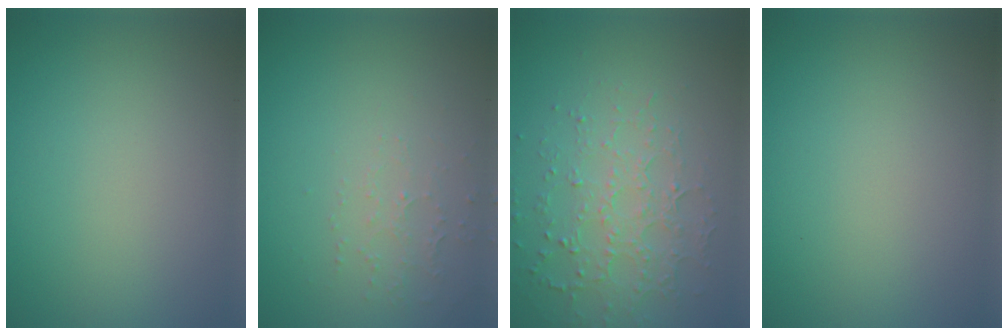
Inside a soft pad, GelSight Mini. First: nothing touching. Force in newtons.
{"total": 1.5, "press": 1.5, "slide": 0.5}
{"total": 4.1, "press": 3.4, "slide": 2.3}
{"total": 0.0}